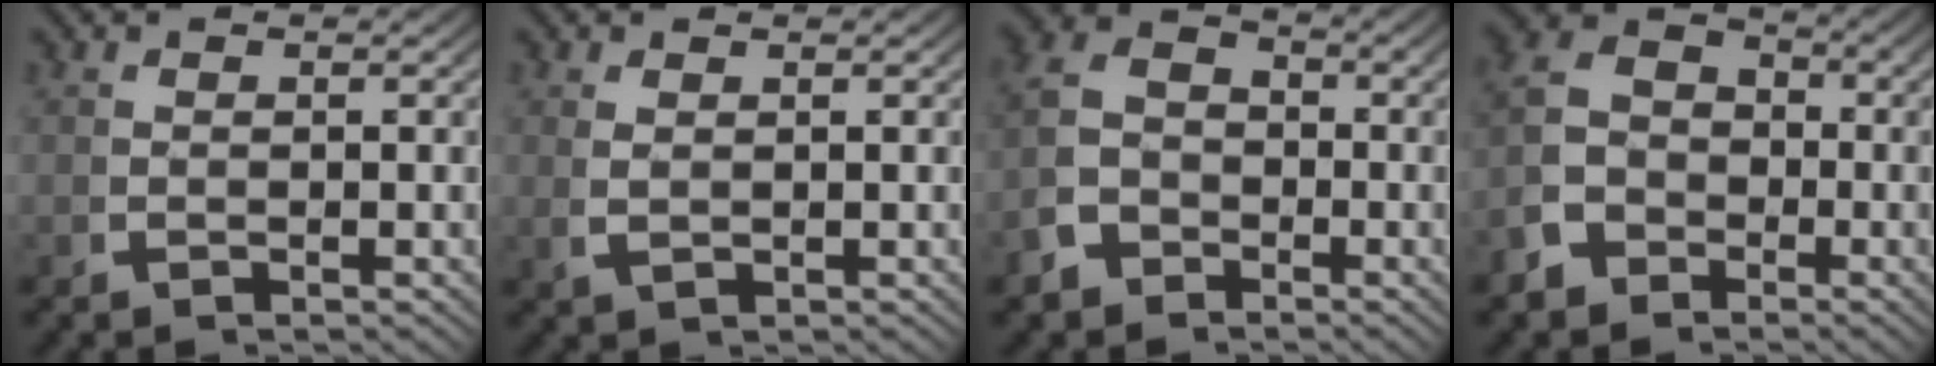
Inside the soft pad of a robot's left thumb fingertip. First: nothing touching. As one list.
[{"total": 1.0, "force": [0.6, 0.3, 0.7], "torque": [-0.023, 0.001, 0.020]}, {"total": 5.3, "force": [-1.3, 4.5, 2.5], "torque": [-0.038, -0.008, -0.027]}, {"total": 7.9, "force": [-0.9, 6.8, 4.0], "torque": [-0.047, 0.005, -0.034]}]